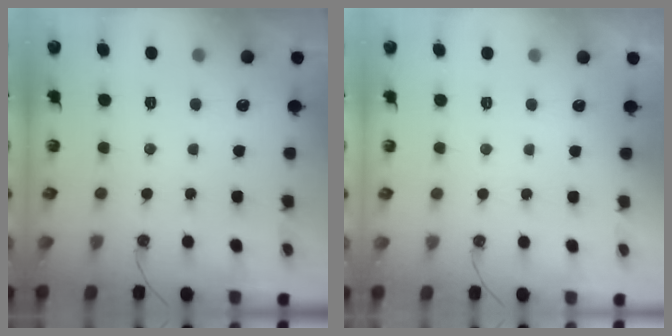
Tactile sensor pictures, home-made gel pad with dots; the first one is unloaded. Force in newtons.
{"total": 0.0}